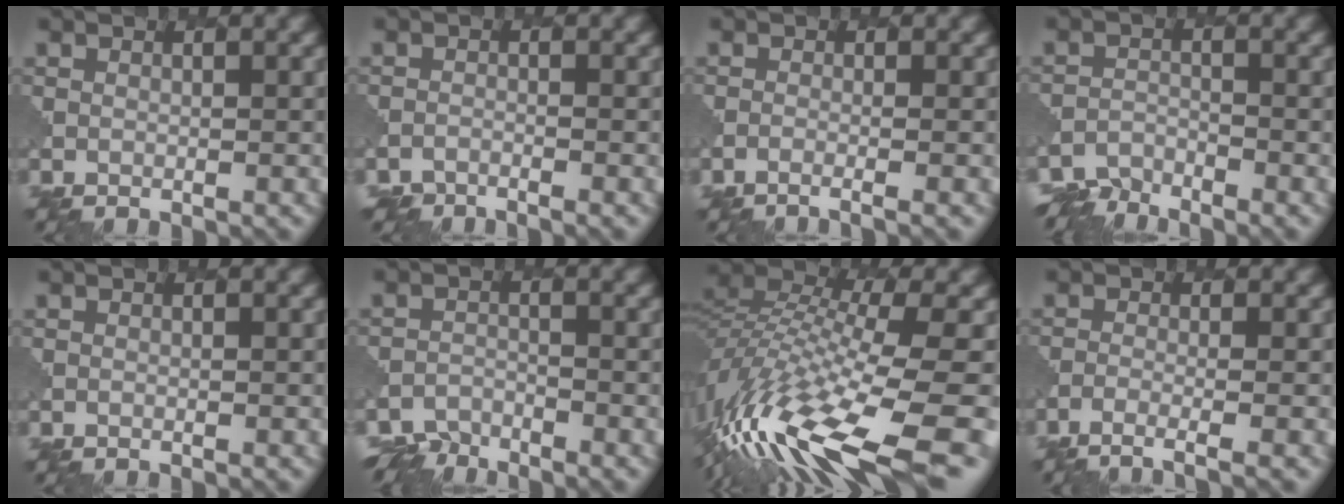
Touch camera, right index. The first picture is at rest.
{"total": 1.9, "force": [-1.9, 0.1, 0.0], "torque": [-0.006, 0.000, -0.035]}
{"total": 2.4, "force": [-1.4, 0.6, 1.8], "torque": [-0.014, 0.007, -0.030]}
{"total": 3.8, "force": [-3.8, 0.4, -0.1], "torque": [-0.011, -0.010, -0.075]}
{"total": 0.0}
{"total": 3.3, "force": [-3.3, 0.3, -0.4], "torque": [-0.004, -0.006, -0.066]}
{"total": 14.3, "force": [-7.8, 3.7, 11.4], "torque": [-0.245, 0.021, -0.134]}
{"total": 3.7, "force": [-2.4, 0.9, 2.7], "torque": [-0.036, 0.003, -0.054]}